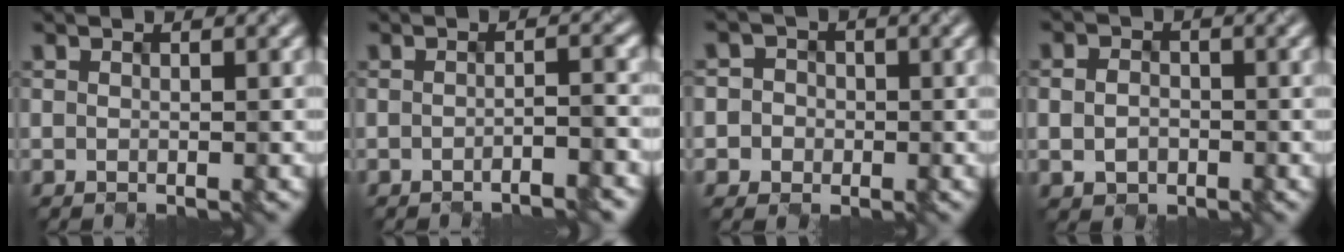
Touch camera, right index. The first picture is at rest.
{"total": 2.4, "force": [-1.6, 0.3, 1.8], "torque": [-0.020, 0.004, -0.021]}
{"total": 2.5, "force": [-0.5, 2.4, -0.1], "torque": [0.012, 0.009, -0.011]}
{"total": 2.2, "force": [-1.1, 1.7, 0.7], "torque": [-0.021, -0.005, -0.009]}